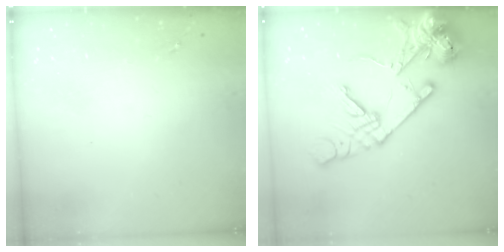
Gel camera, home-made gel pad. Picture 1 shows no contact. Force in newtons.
{"total": 18.1, "press": 17.9, "slide": 2.8}